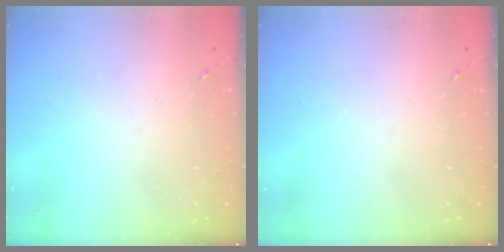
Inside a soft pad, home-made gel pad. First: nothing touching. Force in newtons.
{"total": 0.0}